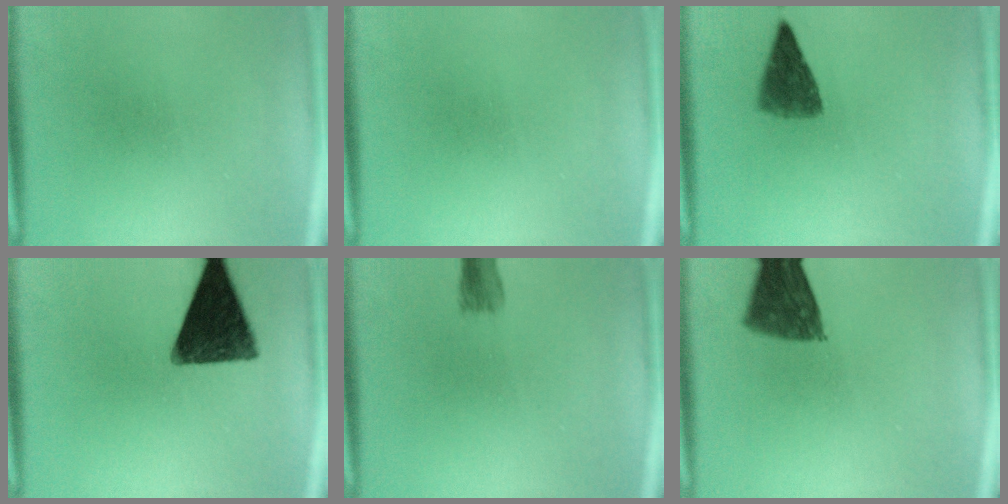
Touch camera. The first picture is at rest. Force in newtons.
{"total": 0.0}
{"total": 5.4}
{"total": 14.0}
{"total": 2.5}
{"total": 9.4}